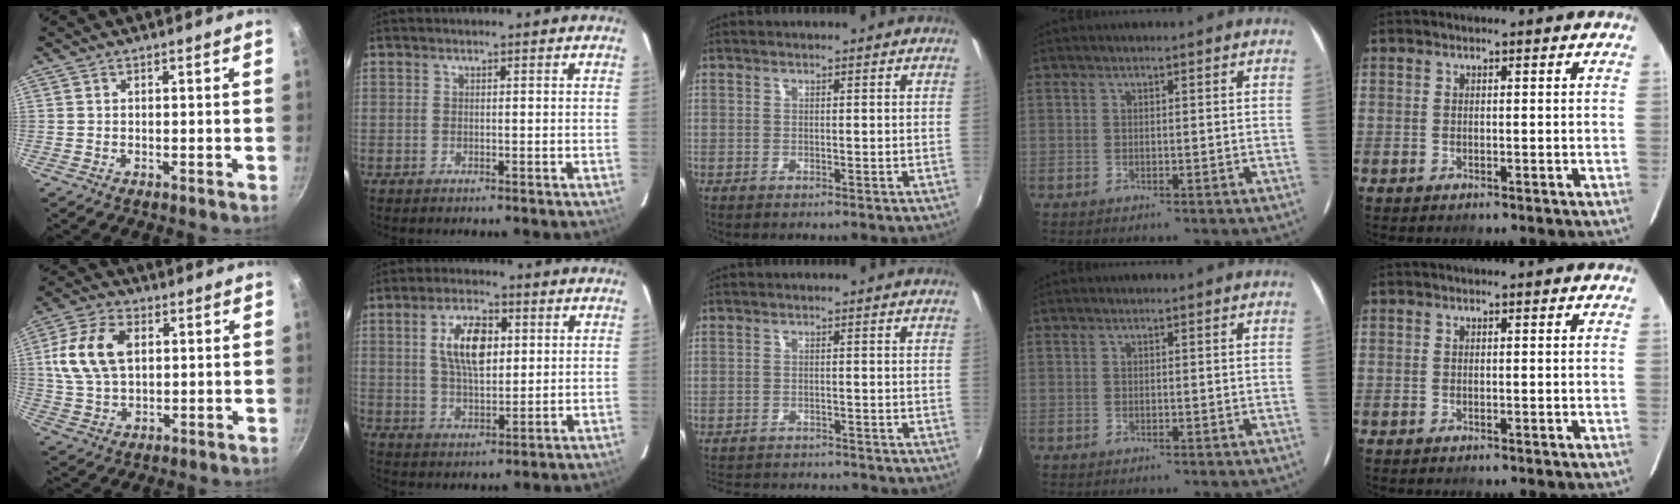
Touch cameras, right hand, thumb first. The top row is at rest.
{"thumb": {"total": 12.7, "force": [2.6, 8.1, 9.5], "torque": [-0.172, 0.007, 0.046]}, "index": {"total": 9.8, "force": [2.5, 4.6, 8.2], "torque": [-0.152, 0.011, 0.048]}, "middle": {"total": 10.4, "force": [-9.5, 2.6, 3.3], "torque": [-0.084, -0.008, -0.137]}}